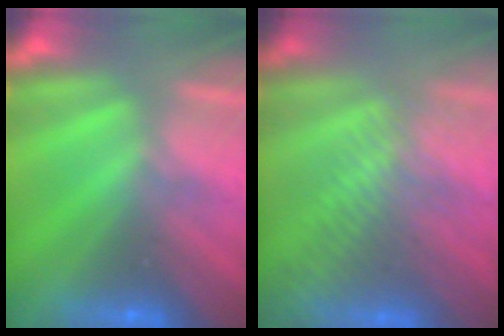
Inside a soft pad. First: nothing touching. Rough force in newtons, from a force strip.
{"total": 8.3}